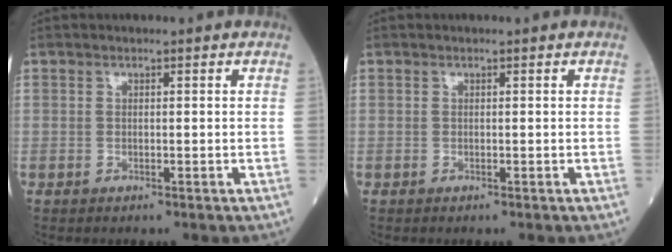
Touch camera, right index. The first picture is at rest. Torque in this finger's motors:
{"motor_torque": [0.01, -0.01, 0.02, 0.00]}